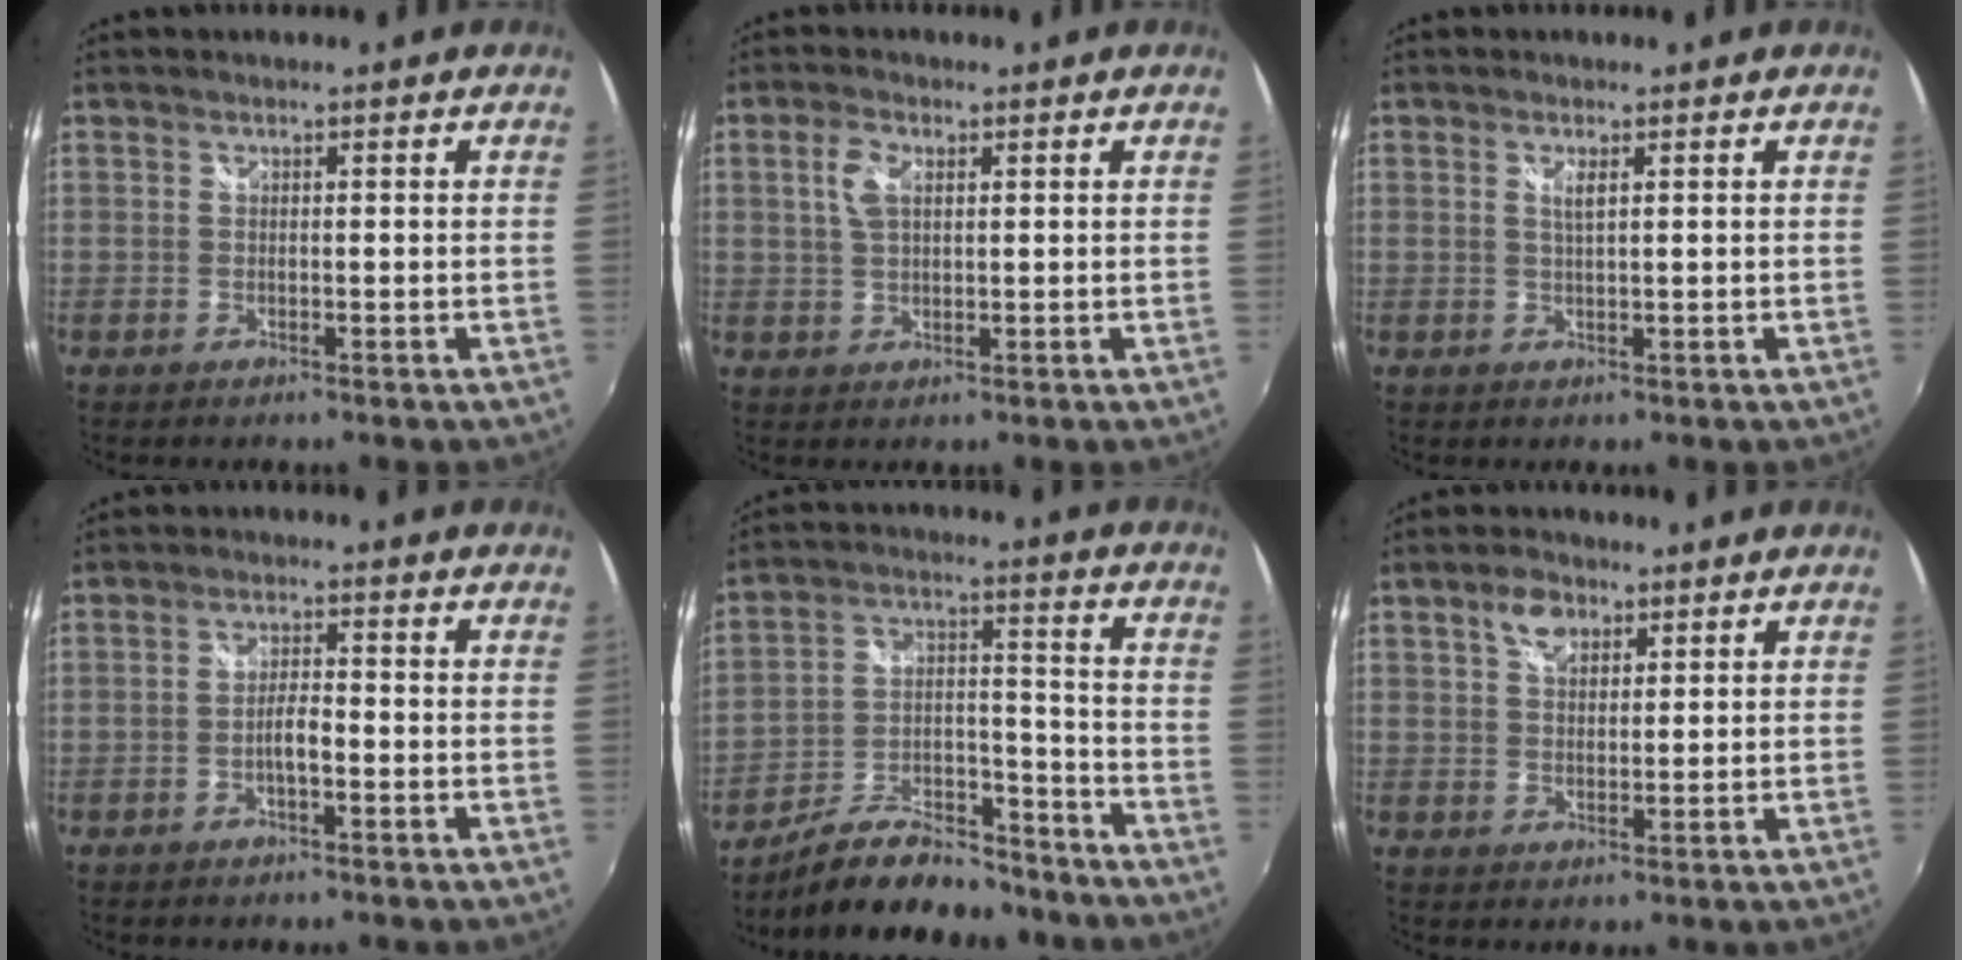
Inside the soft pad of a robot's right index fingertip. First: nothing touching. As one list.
[{"total": 4.2, "force": [1.6, 2.3, 3.1], "torque": [-0.061, 0.010, 0.031]}, {"total": 1.6, "force": [0.6, 0.2, 1.5], "torque": [-0.026, 0.000, 0.009]}, {"total": 2.7, "force": [-1.1, 0.6, 2.4], "torque": [-0.050, 0.011, -0.022]}, {"total": 15.0, "force": [-12.2, 5.8, 6.5], "torque": [-0.126, 0.024, -0.192]}, {"total": 4.6, "force": [2.5, 2.8, 2.7], "torque": [-0.043, 0.010, 0.045]}]